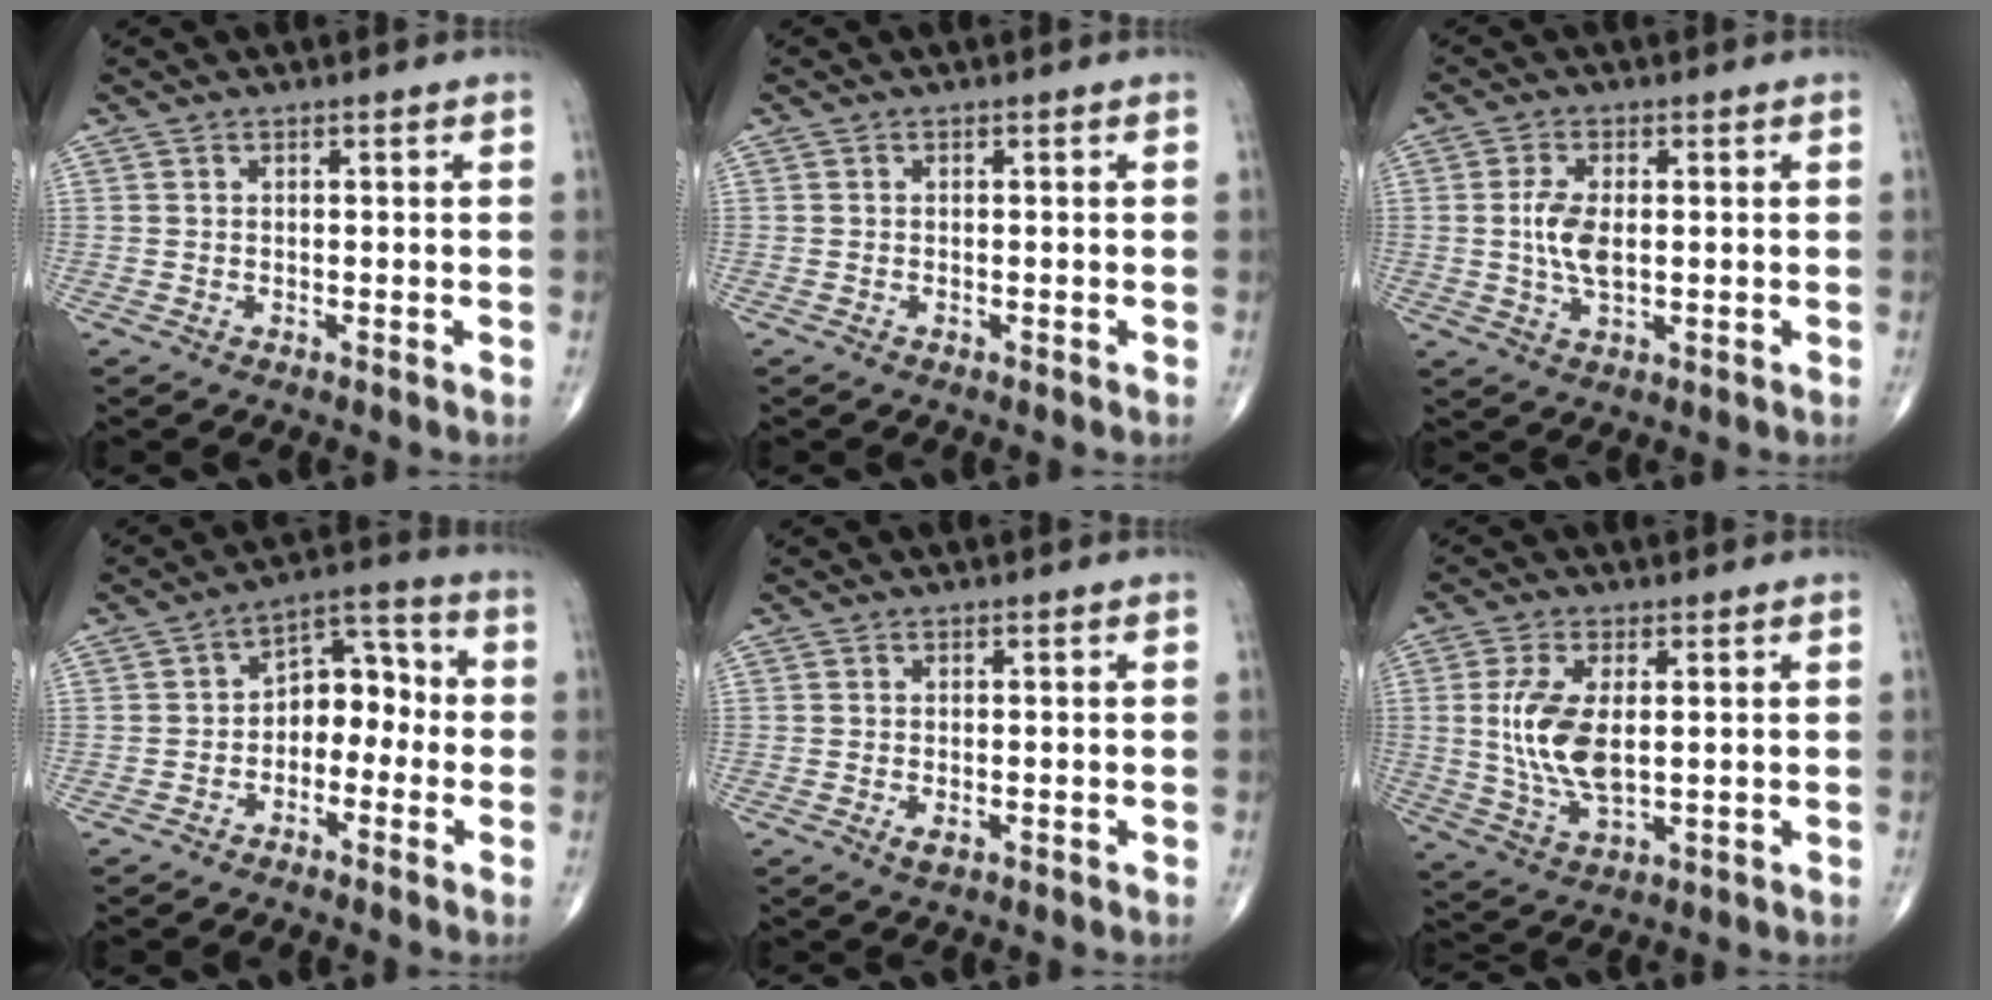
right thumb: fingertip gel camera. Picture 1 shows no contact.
{"total": 0.0}
{"total": 5.8, "force": [0.2, 2.8, 5.1], "torque": [-0.107, -0.005, 0.003]}
{"total": 8.4, "force": [-1.7, 5.7, 5.9], "torque": [-0.053, 0.046, -0.045]}
{"total": 1.5, "force": [-0.5, 0.6, 1.2], "torque": [-0.024, -0.004, -0.009]}
{"total": 10.6, "force": [1.0, 4.9, 9.3], "torque": [-0.194, -0.014, 0.027]}